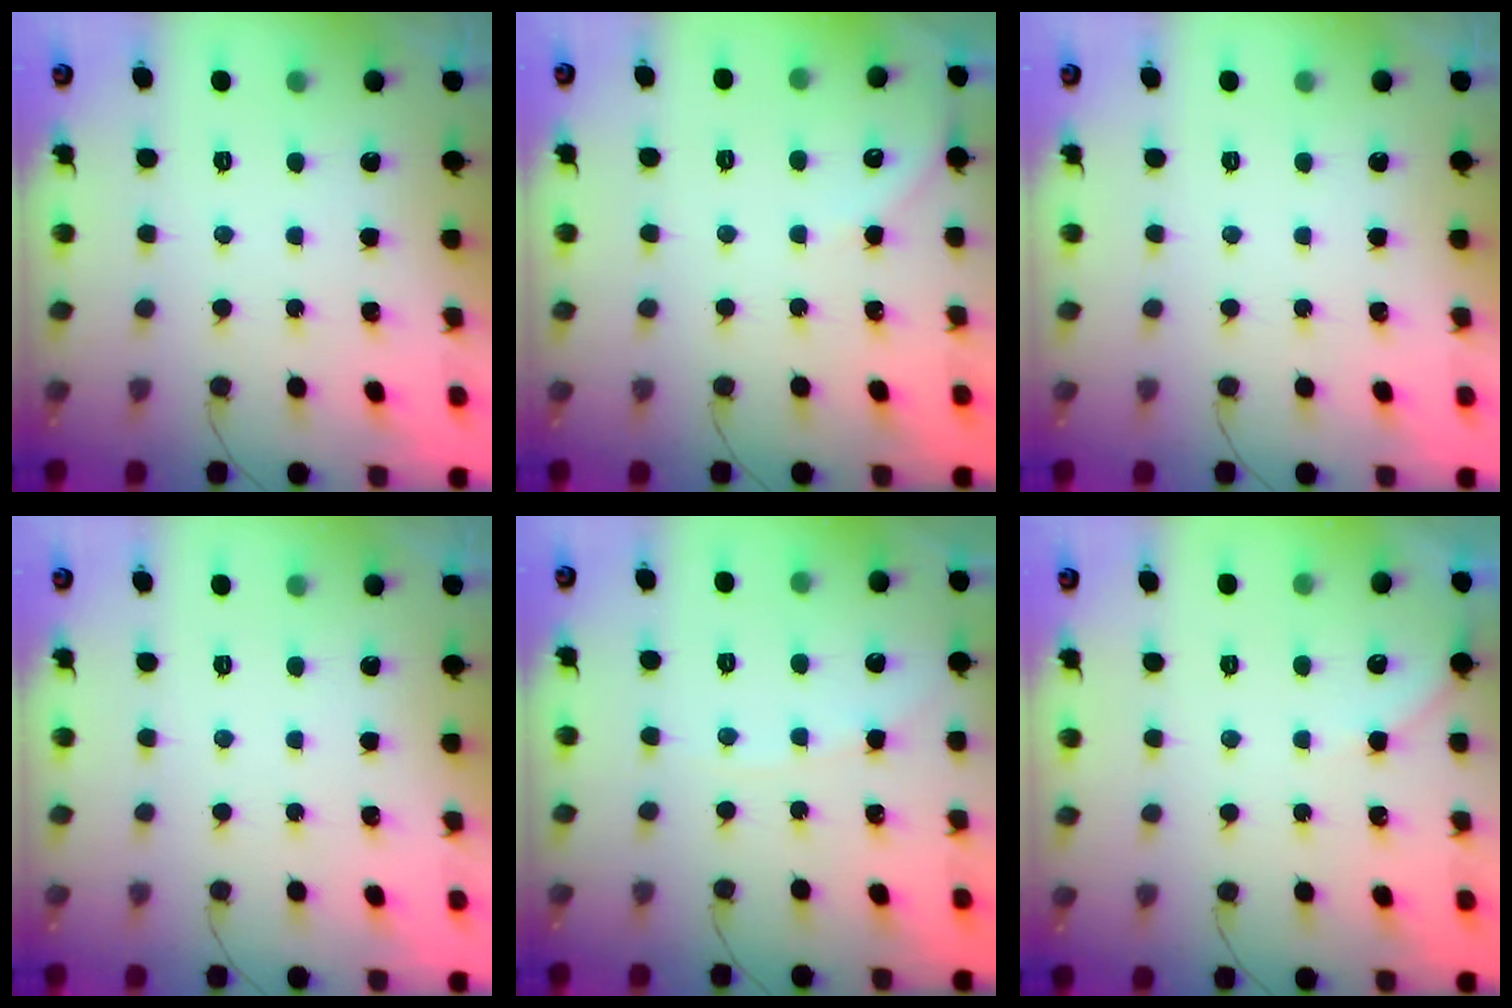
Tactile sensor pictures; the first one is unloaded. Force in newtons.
{"total": 2.3, "press": 2.3, "slide": 0.4}
{"total": 0.0}
{"total": 0.0}
{"total": 2.1, "press": 2.1, "slide": 0.3}
{"total": 3.8, "press": 3.7, "slide": 0.6}